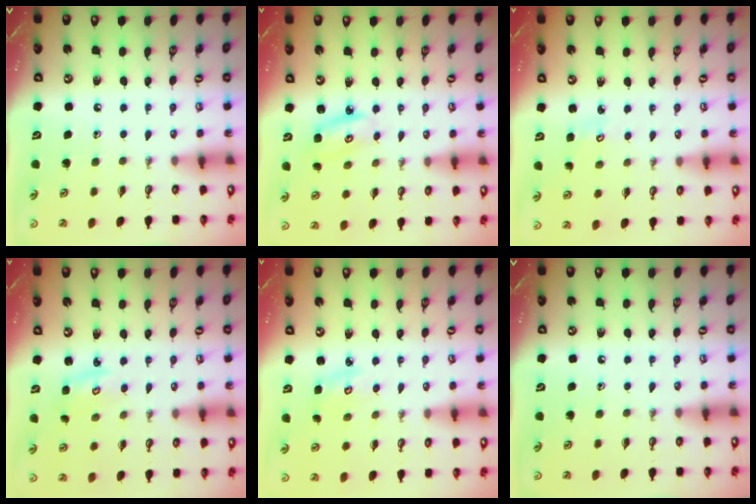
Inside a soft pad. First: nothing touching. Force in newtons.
{"total": 3.9, "press": 3.9, "slide": 0.2}
{"total": 2.1, "press": 2.1, "slide": 0.2}
{"total": 2.9, "press": 2.9, "slide": 0.3}
{"total": 3.9, "press": 3.9, "slide": 0.2}
{"total": 0.0}